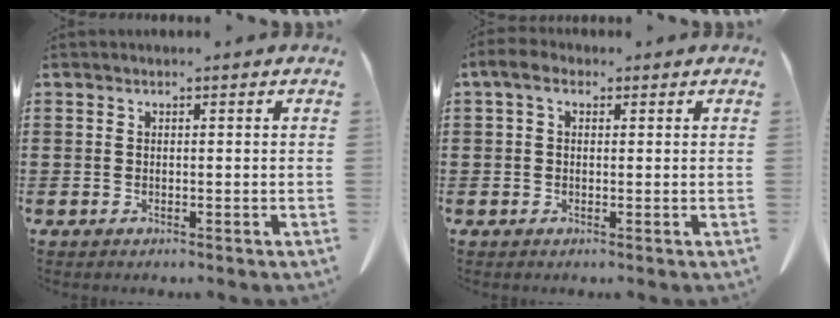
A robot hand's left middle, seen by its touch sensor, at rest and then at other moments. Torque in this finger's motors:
{"motor_torque": [0.34, 0.12, 0.20, 0.07]}